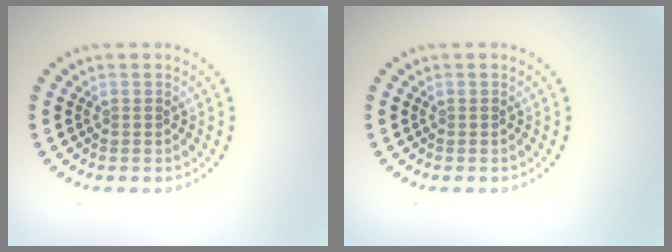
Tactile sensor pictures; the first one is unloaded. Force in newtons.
{"total": 0.0}